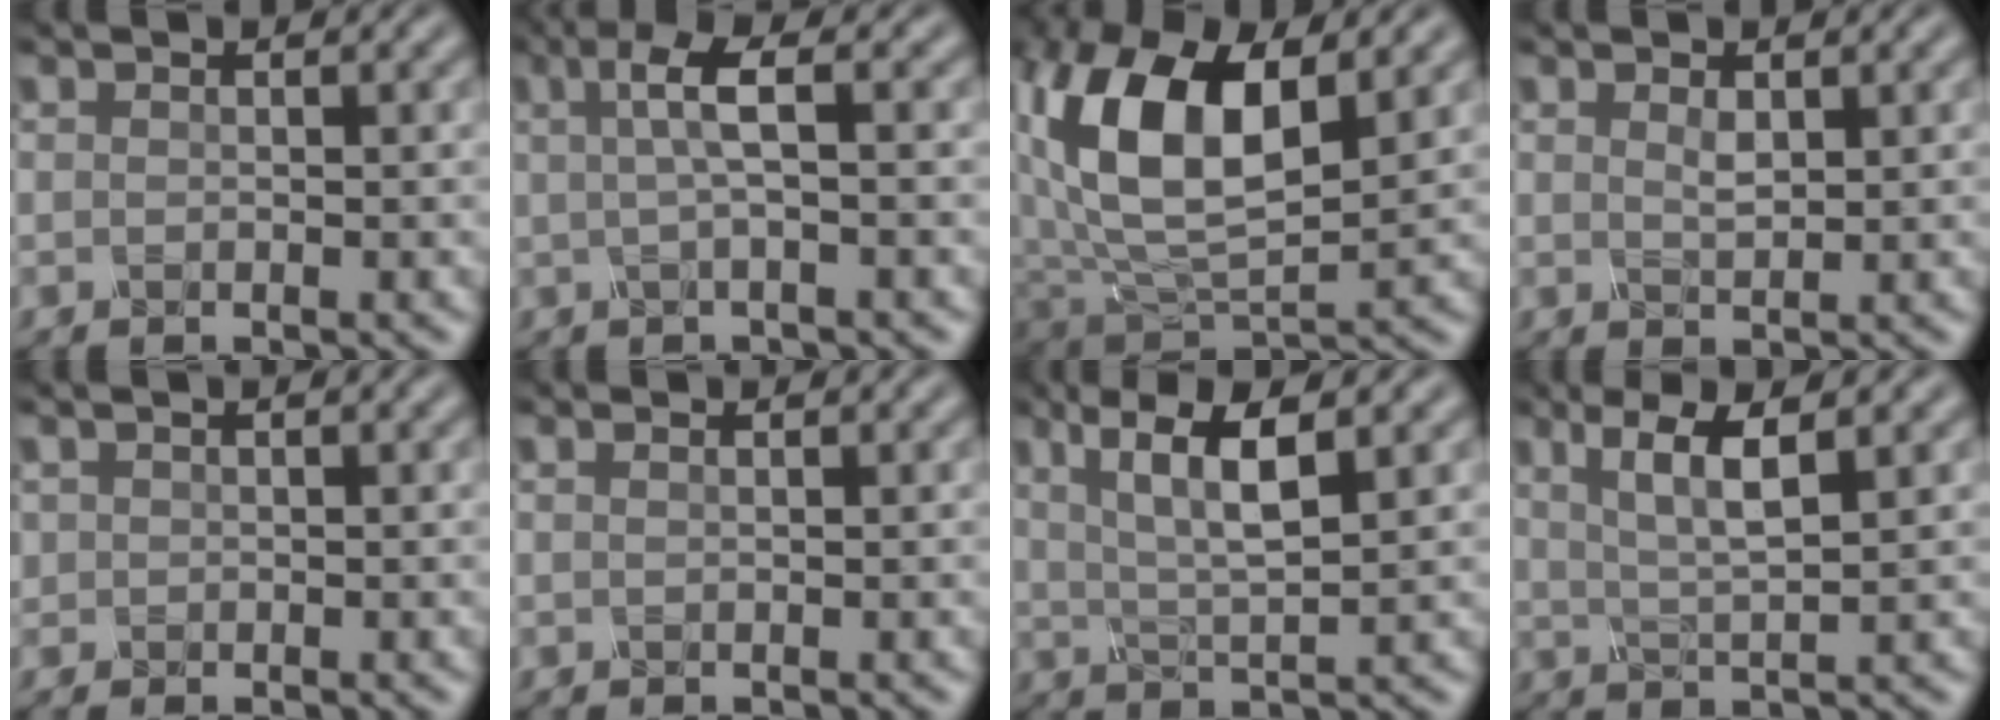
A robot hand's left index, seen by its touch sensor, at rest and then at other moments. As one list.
[{"total": 3.1, "force": [0.1, 0.6, 3.0], "torque": [-0.056, 0.006, 0.000]}, {"total": 10.6, "force": [2.6, 5.7, 8.6], "torque": [-0.178, 0.001, 0.044]}, {"total": 1.0, "force": [0.4, 0.4, 0.8], "torque": [-0.020, -0.002, 0.009]}, {"total": 0.7, "force": [0.2, 0.7, -0.1], "torque": [0.000, 0.000, 0.006]}, {"total": 0.6, "force": [0.4, 0.2, 0.4], "torque": [-0.007, -0.003, 0.000]}, {"total": 6.0, "force": [2.1, 1.6, 5.4], "torque": [-0.102, -0.002, 0.039]}, {"total": 4.3, "force": [1.5, 1.0, 3.9], "torque": [-0.078, -0.004, 0.030]}]